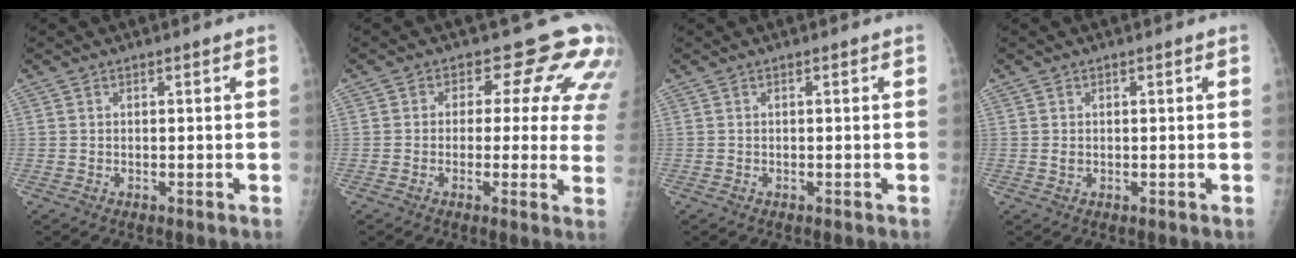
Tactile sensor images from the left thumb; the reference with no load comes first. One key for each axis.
{"total": 12.1, "fx": 6.6, "fy": 7.0, "fz": 7.4, "tx": -0.030, "ty": -0.022, "tz": 0.052}
{"total": 0.0}
{"total": 1.0, "fx": 0.2, "fy": 0.9, "fz": 0.4, "tx": -0.001, "ty": 0.001, "tz": 0.003}